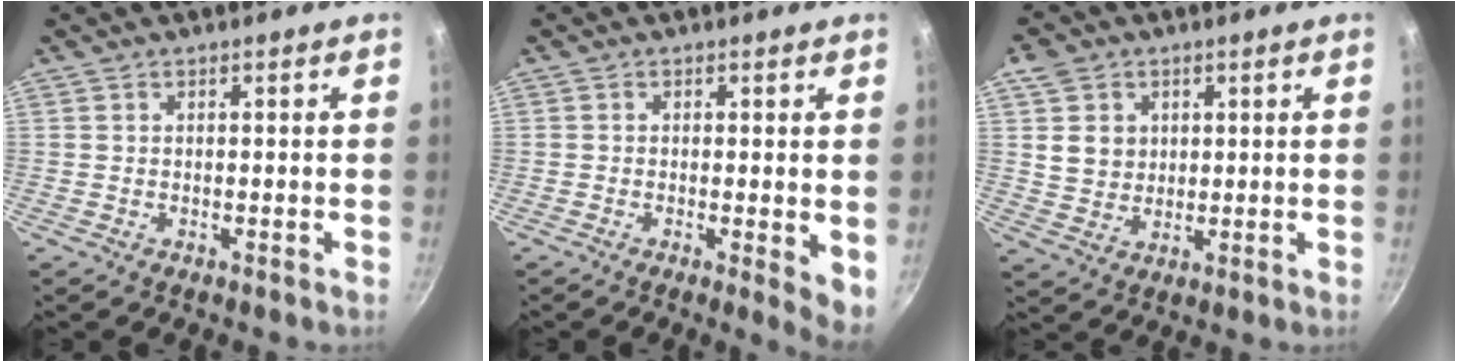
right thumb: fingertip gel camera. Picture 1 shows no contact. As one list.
[{"total": 4.5, "force": [-0.5, 1.3, 4.3], "torque": [-0.054, -0.011, -0.007]}, {"total": 6.6, "force": [1.9, 5.8, 2.7], "torque": [-0.020, -0.008, 0.036]}]